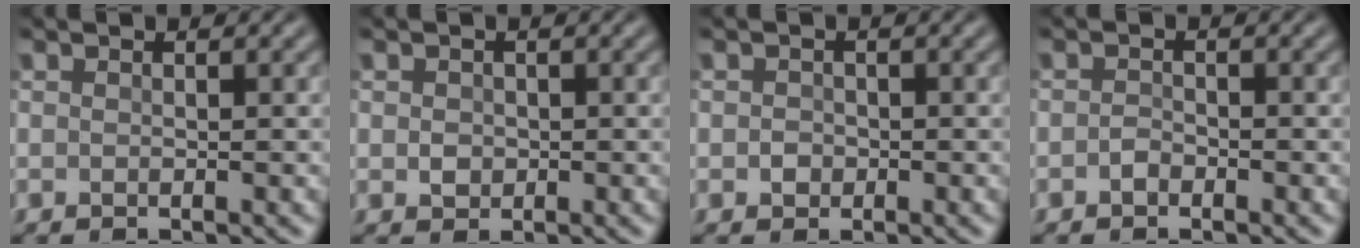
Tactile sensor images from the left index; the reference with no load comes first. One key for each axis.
{"total": 1.1, "fx": 0.2, "fy": 1.1, "fz": 0.3, "tx": -0.004, "ty": 0.003, "tz": 0.002}
{"total": 0.9, "fx": -0.1, "fy": 0.9, "fz": 0.1, "tx": 0.002, "ty": 0.003, "tz": -0.004}
{"total": 0.7, "fx": -0.4, "fy": 0.4, "fz": 0.2, "tx": -0.005, "ty": 0.007, "tz": -0.010}